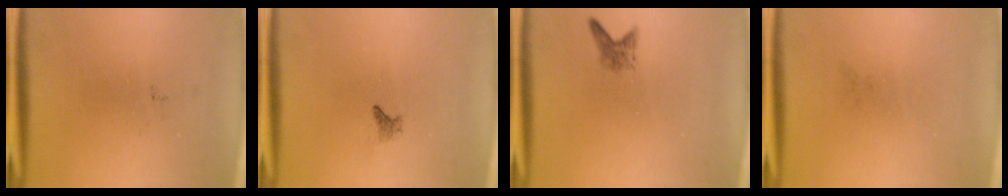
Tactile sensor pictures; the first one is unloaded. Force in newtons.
{"total": 0.8}
{"total": 1.6}
{"total": 0.0}